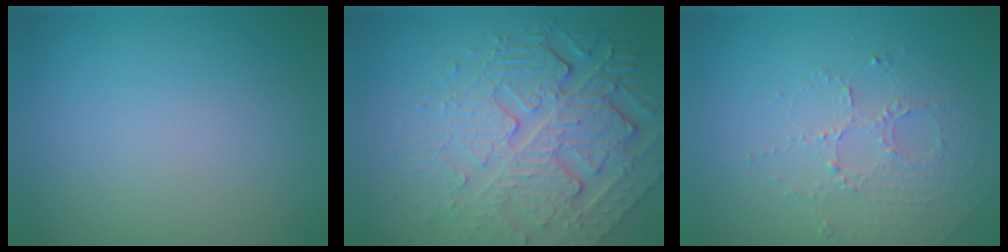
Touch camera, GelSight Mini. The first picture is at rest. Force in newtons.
{"total": 7.8, "press": 5.5, "slide": 5.5}
{"total": 1.9, "press": 1.5, "slide": 1.1}